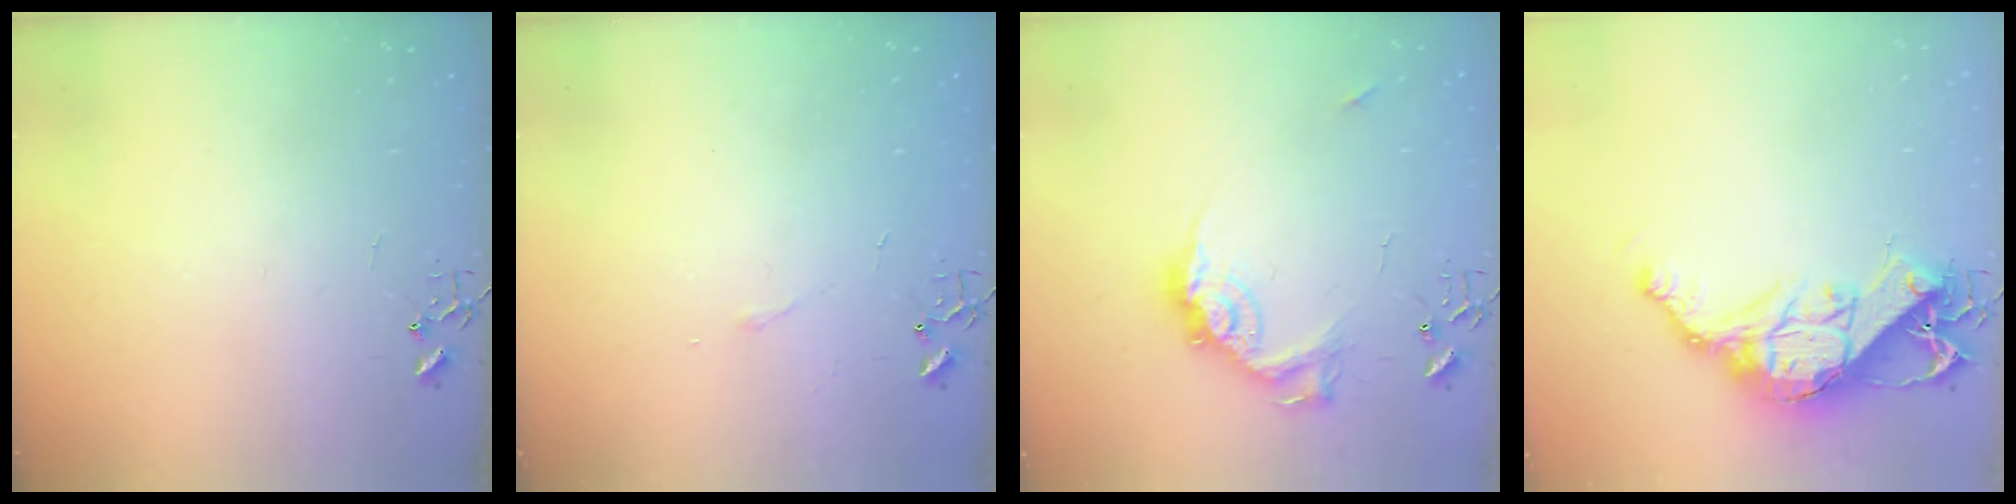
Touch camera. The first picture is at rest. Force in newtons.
{"total": 3.3, "press": 3.2, "slide": 0.6}
{"total": 14.5, "press": 14.5, "slide": 1.2}
{"total": 15.3, "press": 15.3, "slide": 1.0}